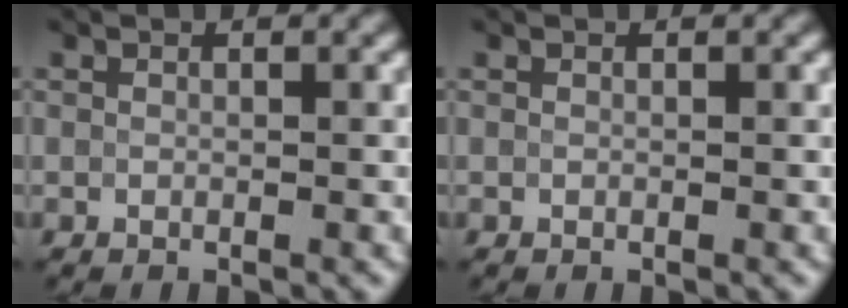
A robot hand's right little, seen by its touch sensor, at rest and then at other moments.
{"total": 0.0}